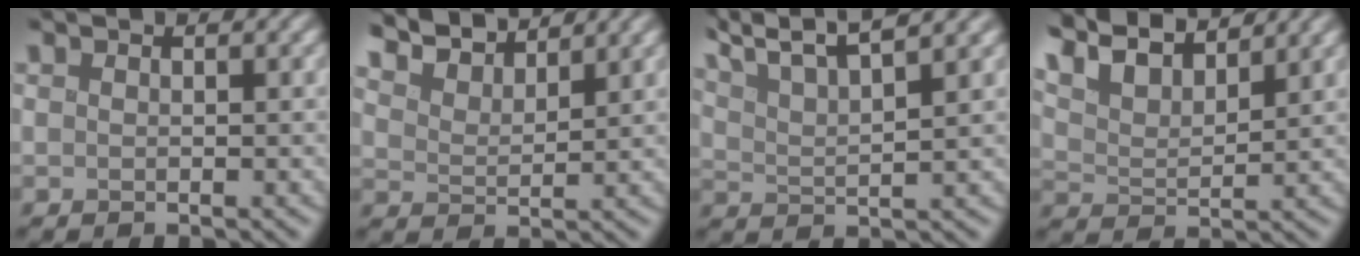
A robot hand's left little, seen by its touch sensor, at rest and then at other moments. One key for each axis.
{"total": 6.0, "fx": 5.5, "fy": 1.1, "fz": 2.0, "tx": -0.049, "ty": 0.014, "tz": 0.074}
{"total": 9.5, "fx": 7.3, "fy": 2.3, "fz": 5.6, "tx": -0.117, "ty": 0.028, "tz": 0.083}
{"total": 8.4, "fx": 6.6, "fy": 2.7, "fz": 4.4, "tx": -0.112, "ty": 0.023, "tz": 0.097}